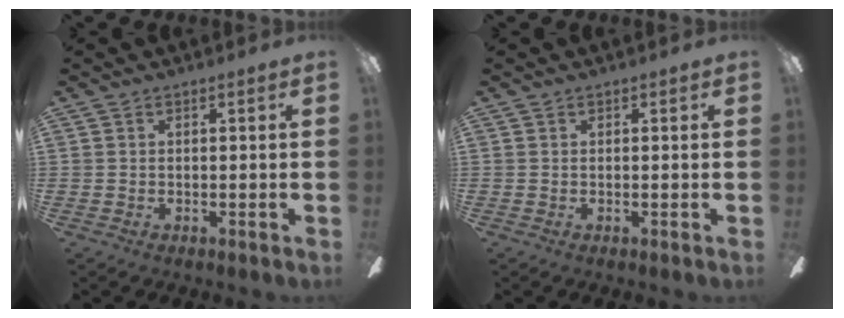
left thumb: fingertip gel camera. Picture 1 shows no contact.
{"total": 0.0}